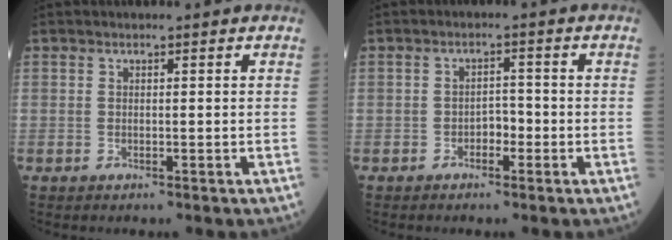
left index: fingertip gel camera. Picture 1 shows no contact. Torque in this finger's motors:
{"motor_torque": [-0.20, -0.04, -0.06, -0.01]}